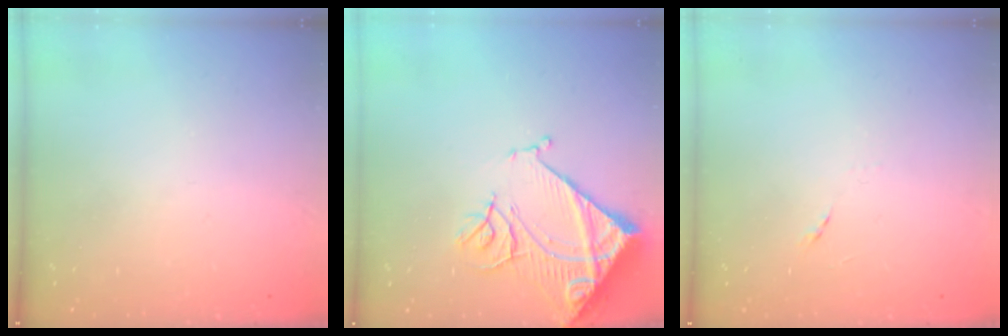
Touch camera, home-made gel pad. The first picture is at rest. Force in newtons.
{"total": 15.3, "press": 15.2, "slide": 1.8}
{"total": 5.7, "press": 5.6, "slide": 0.6}